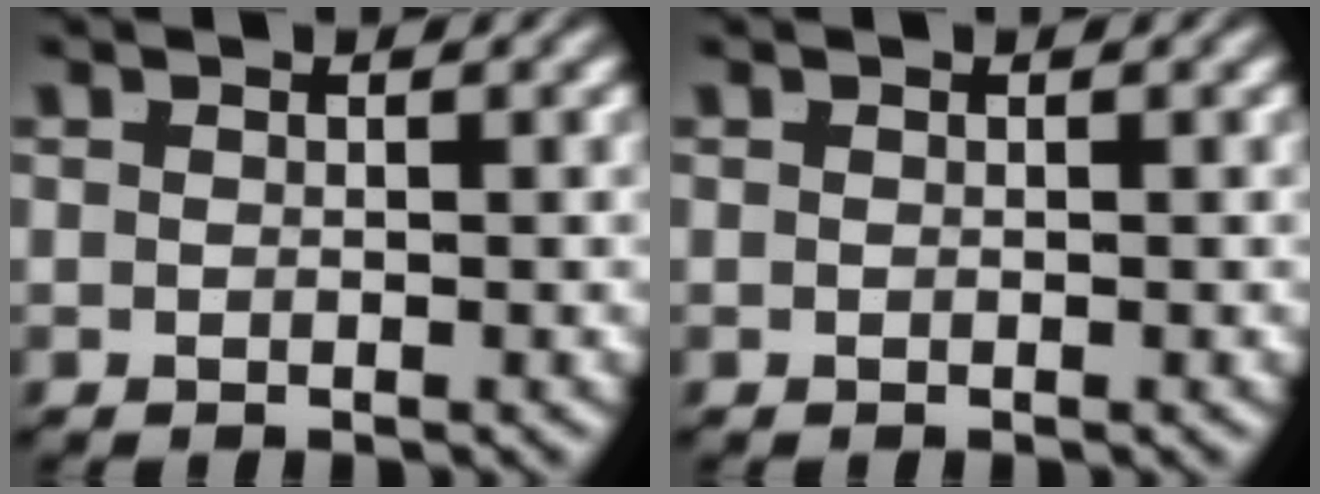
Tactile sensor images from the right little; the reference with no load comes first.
{"total": 0.0}